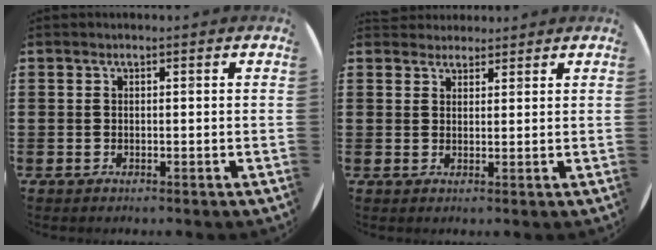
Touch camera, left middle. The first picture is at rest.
{"total": 2.2, "force": [2.0, 0.7, -0.2], "torque": [0.001, 0.002, 0.040]}